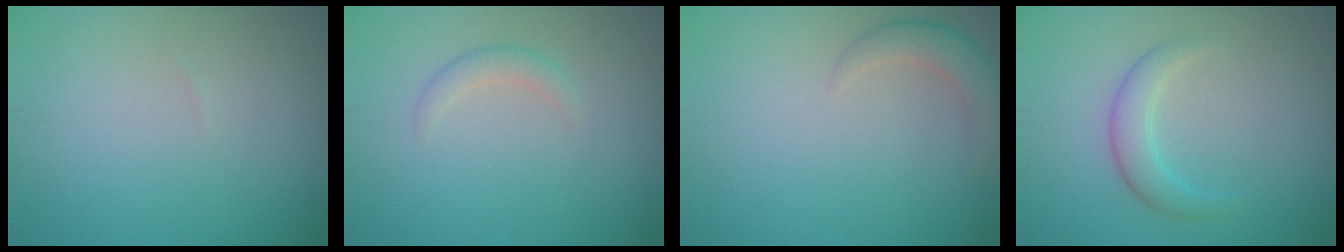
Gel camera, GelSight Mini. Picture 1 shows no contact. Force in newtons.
{"total": 1.3, "press": 1.3, "slide": 0.1}
{"total": 2.6, "press": 2.6, "slide": 0.3}
{"total": 2.4, "press": 2.4, "slide": 0.1}